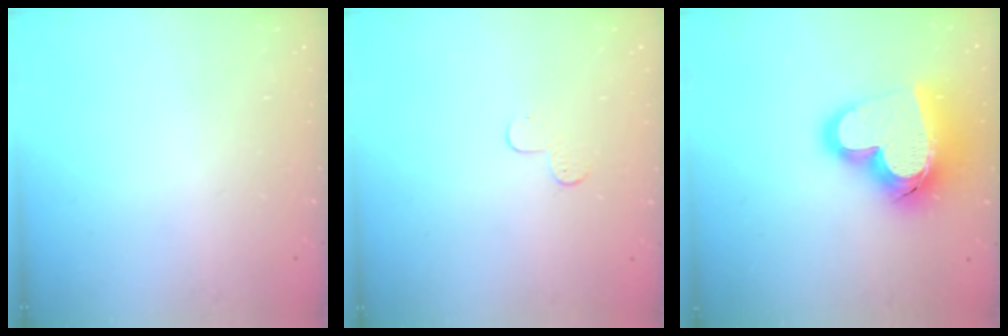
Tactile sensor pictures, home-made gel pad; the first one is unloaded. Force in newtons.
{"total": 3.9, "press": 3.9, "slide": 0.4}
{"total": 23.0, "press": 22.9, "slide": 2.3}